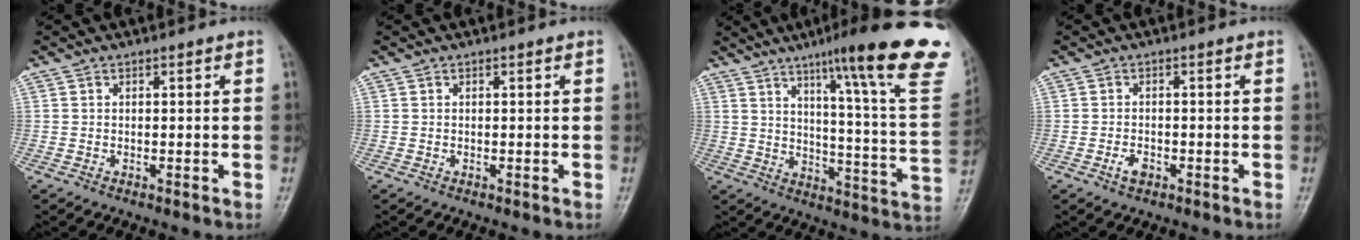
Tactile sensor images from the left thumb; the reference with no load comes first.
{"total": 0.0}
{"total": 26.3, "force": [16.0, 2.9, 20.6], "torque": [-0.256, -0.072, 0.213]}
{"total": 2.0, "force": [-1.0, 1.2, 1.3], "torque": [-0.024, 0.005, -0.018]}